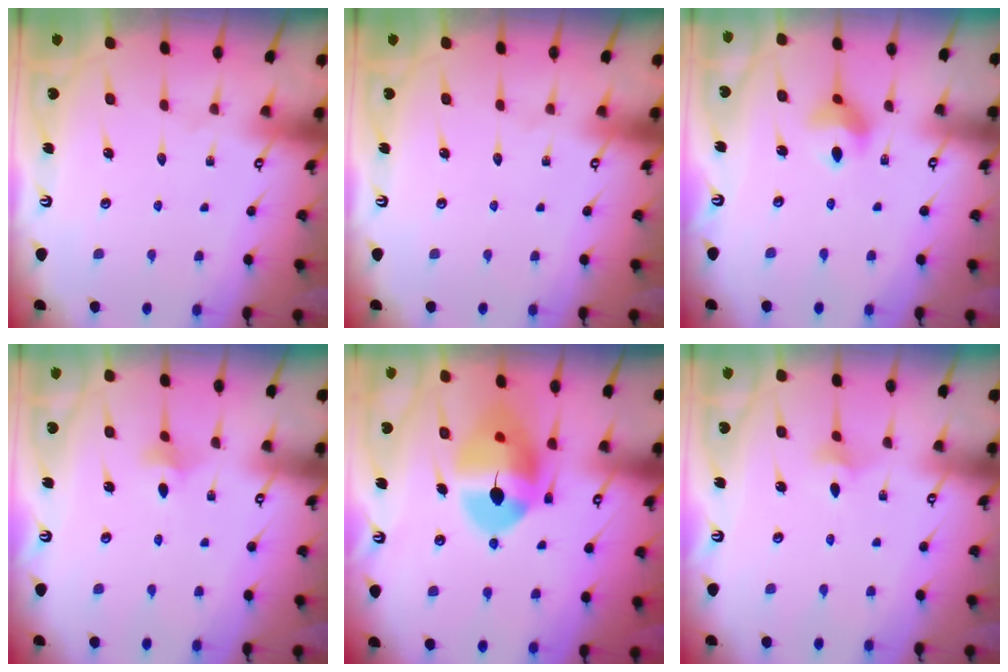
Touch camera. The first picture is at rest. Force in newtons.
{"total": 0.0}
{"total": 8.0, "press": 7.9, "slide": 1.1}
{"total": 2.9, "press": 2.8, "slide": 0.6}
{"total": 14.9, "press": 14.8, "slide": 2.0}
{"total": 2.7, "press": 2.6, "slide": 0.5}